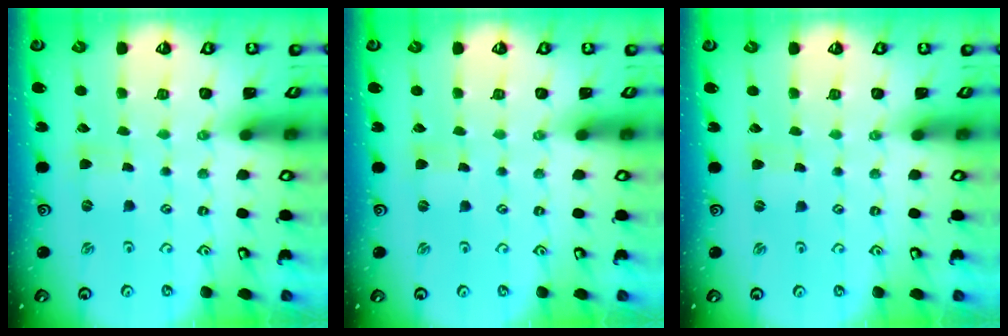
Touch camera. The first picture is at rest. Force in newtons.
{"total": 0.0}
{"total": 0.0}